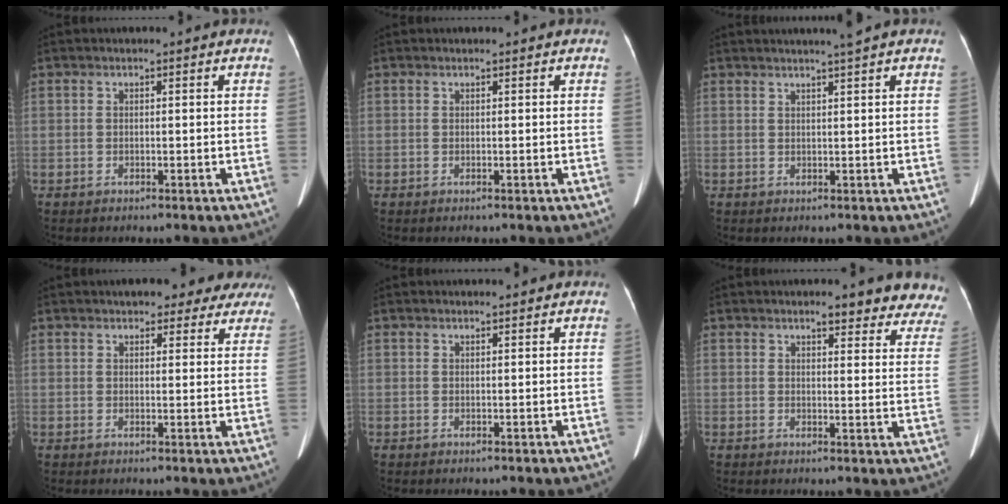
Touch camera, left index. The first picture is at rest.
{"total": 0.0}
{"total": 2.8, "force": [2.2, -0.9, 1.5], "torque": [-0.021, 0.004, 0.034]}
{"total": 11.8, "force": [10.2, 4.2, 4.1], "torque": [-0.014, 0.018, 0.108]}
{"total": 1.3, "force": [1.2, 0.1, 0.3], "torque": [-0.007, 0.013, 0.021]}
{"total": 11.1, "force": [10.1, 2.5, 3.9], "torque": [-0.005, -0.016, 0.088]}